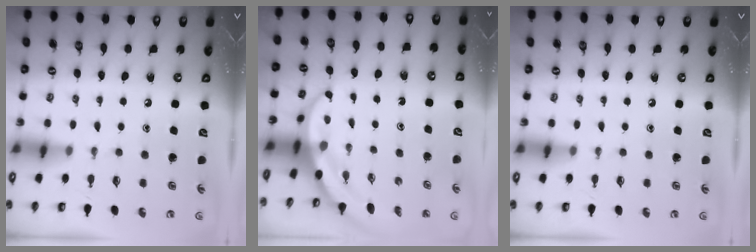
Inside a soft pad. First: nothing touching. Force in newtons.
{"total": 3.9, "press": 3.9, "slide": 0.2}
{"total": 0.0}